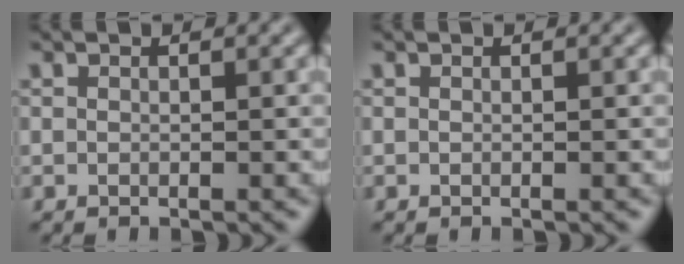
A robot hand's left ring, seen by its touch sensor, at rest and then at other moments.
{"total": 0.0}